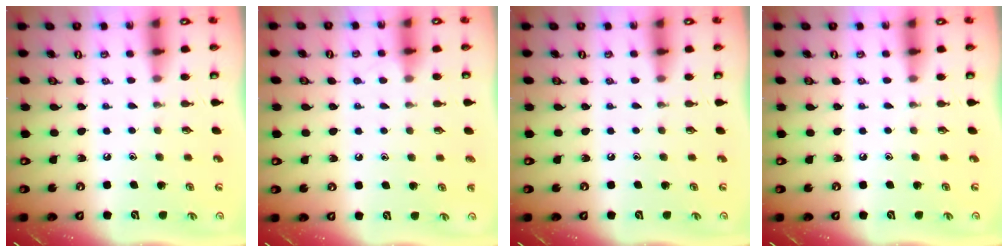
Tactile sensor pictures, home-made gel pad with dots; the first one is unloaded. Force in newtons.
{"total": 2.6, "press": 2.5, "slide": 0.3}
{"total": 0.0}
{"total": 0.0}